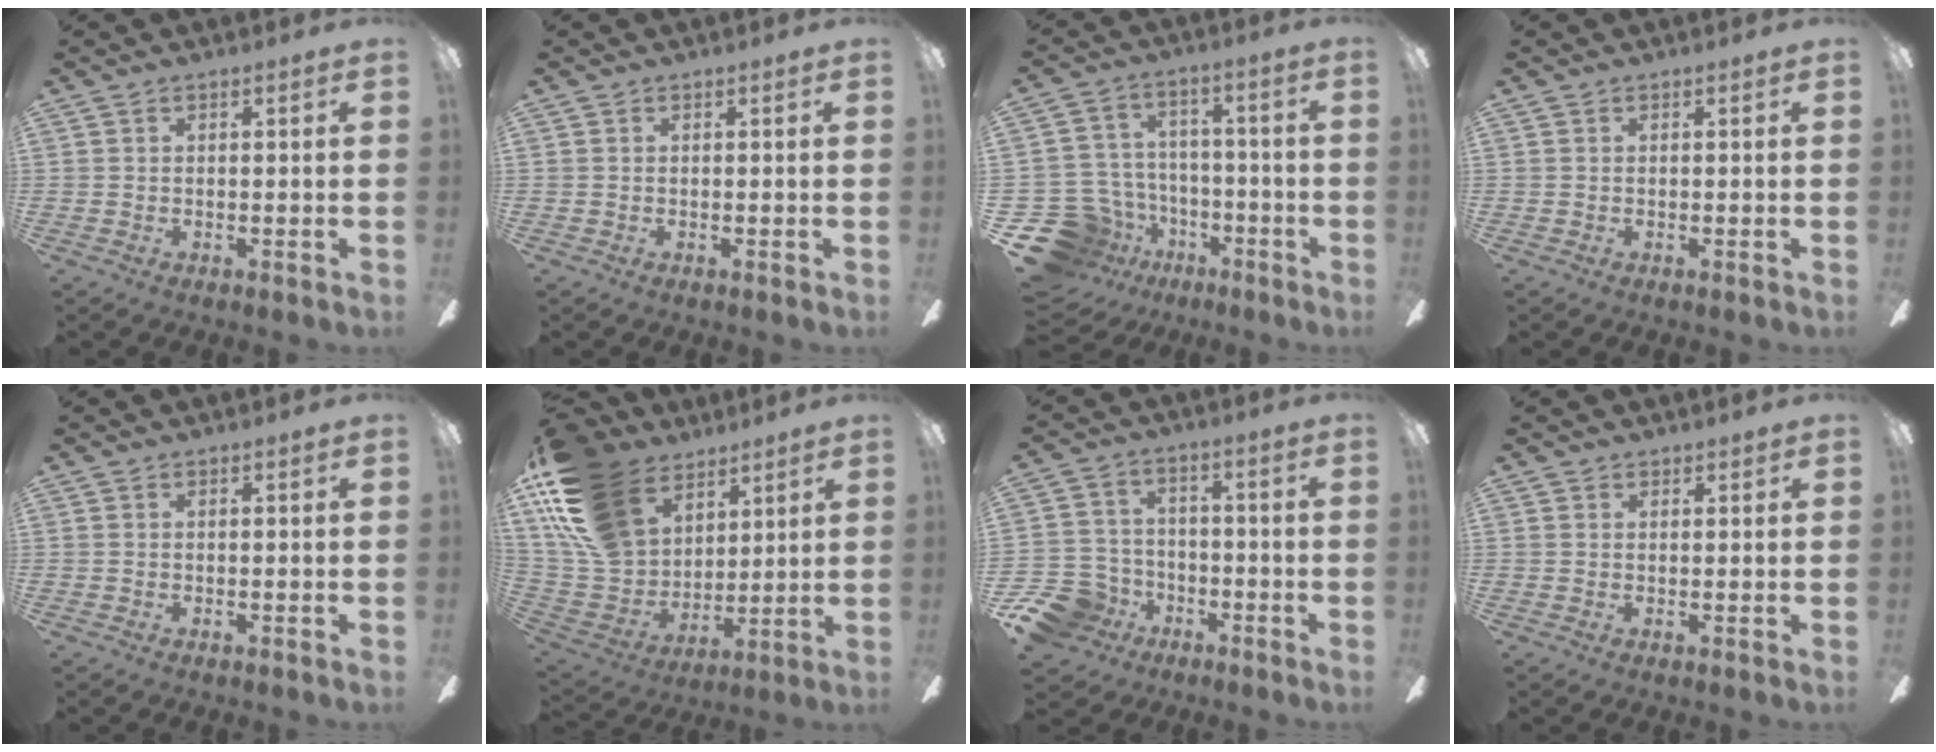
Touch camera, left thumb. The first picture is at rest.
{"total": 0.0}
{"total": 14.2, "force": [-7.7, 11.2, 4.1], "torque": [-0.123, 0.048, -0.117]}
{"total": 0.0}
{"total": 0.0}
{"total": 21.8, "force": [12.5, 13.9, 11.2], "torque": [-0.263, -0.048, 0.239]}
{"total": 11.3, "force": [-6.3, 8.7, 3.5], "torque": [-0.090, 0.048, -0.109]}
{"total": 1.1, "force": [0.9, 0.6, 0.0], "torque": [0.000, 0.001, 0.018]}